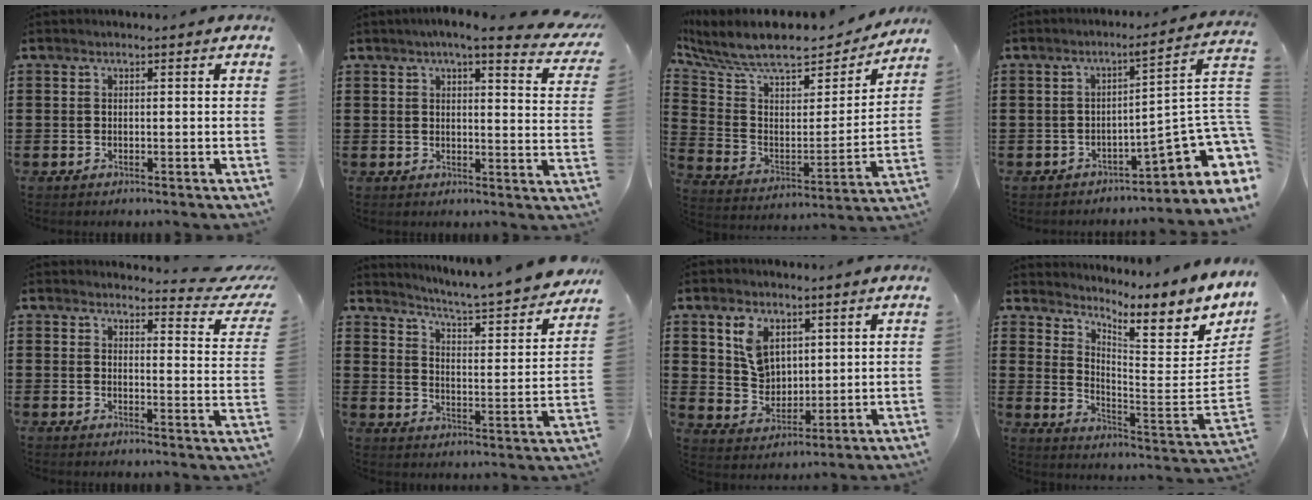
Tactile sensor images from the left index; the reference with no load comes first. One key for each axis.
{"total": 4.8, "fx": 4.0, "fy": 0.2, "fz": 2.6, "tx": -0.058, "ty": -0.011, "tz": 0.068}
{"total": 10.2, "fx": 8.7, "fy": 2.6, "fz": 4.7, "tx": -0.131, "ty": -0.057, "tz": 0.149}
{"total": 6.2, "fx": -2.5, "fy": 1.3, "fz": 5.5, "tx": -0.084, "ty": -0.028, "tz": -0.053}
{"total": 3.4, "fx": 3.1, "fy": 0.2, "fz": 1.3, "tx": -0.026, "ty": -0.021, "tz": 0.049}
{"total": 4.3, "fx": 4.1, "fy": -0.7, "fz": 1.3, "tx": -0.050, "ty": -0.044, "tz": 0.057}
{"total": 6.4, "fx": 3.1, "fy": 4.6, "fz": 3.2, "tx": -0.065, "ty": 0.008, "tz": 0.055}
{"total": 5.0, "fx": 4.0, "fy": 0.2, "fz": 3.0, "tx": -0.050, "ty": -0.066, "tz": 0.052}